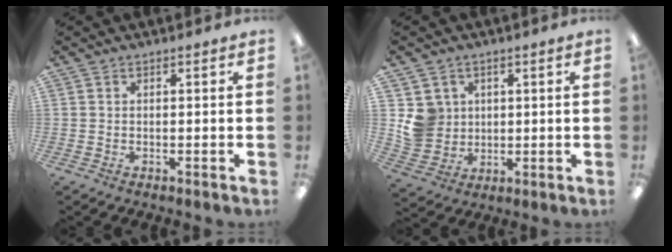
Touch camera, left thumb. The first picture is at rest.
{"total": 7.7, "force": [2.0, 7.3, 1.1], "torque": [-0.031, 0.002, 0.045]}